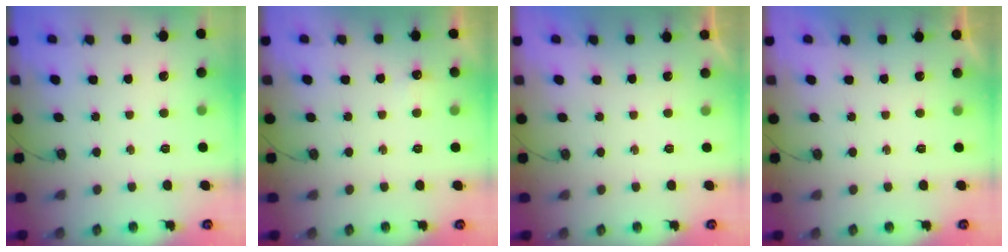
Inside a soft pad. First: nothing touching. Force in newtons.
{"total": 12.6, "press": 3.9, "slide": 12.0}
{"total": 0.0}
{"total": 0.0}